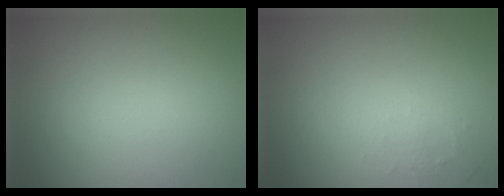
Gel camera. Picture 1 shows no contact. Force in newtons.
{"total": 1.2, "press": 1.2, "slide": 0.3}